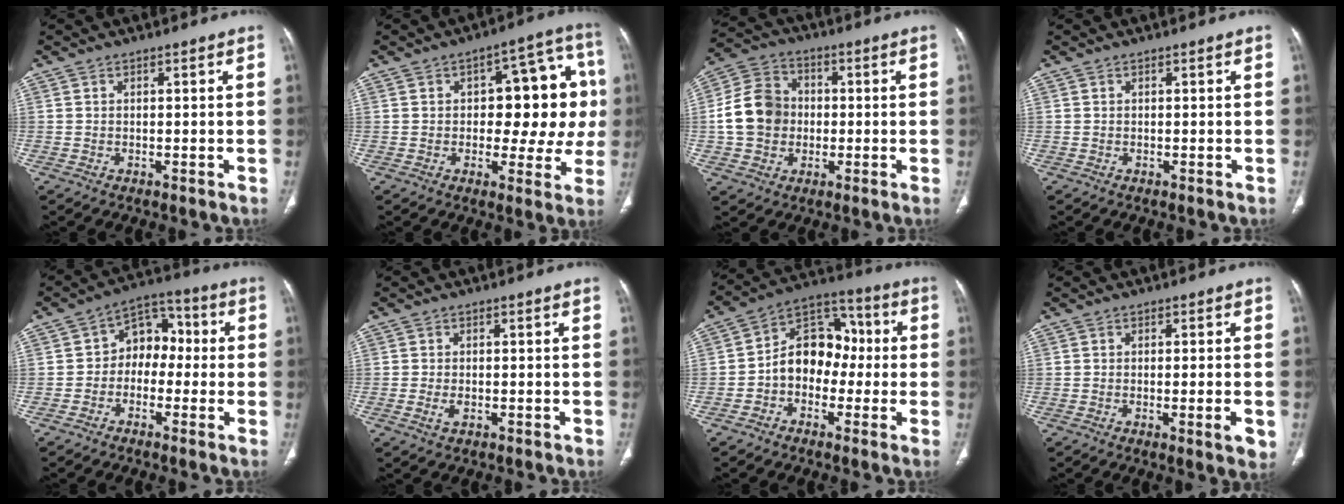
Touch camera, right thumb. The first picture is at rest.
{"total": 16.2, "force": [0.9, 8.4, 13.8], "torque": [-0.124, 0.032, 0.012]}
{"total": 11.3, "force": [0.0, 10.1, 5.1], "torque": [-0.080, 0.026, -0.008]}
{"total": 0.0}
{"total": 8.6, "force": [-0.8, 6.6, 5.5], "torque": [-0.042, 0.041, -0.032]}
{"total": 1.6, "force": [-0.1, 1.5, 0.7], "torque": [-0.023, 0.003, -0.003]}
{"total": 11.5, "force": [-1.0, 9.3, 6.7], "torque": [-0.072, 0.045, -0.035]}
{"total": 3.3, "force": [-0.6, 0.9, 3.2], "torque": [-0.048, -0.005, -0.006]}